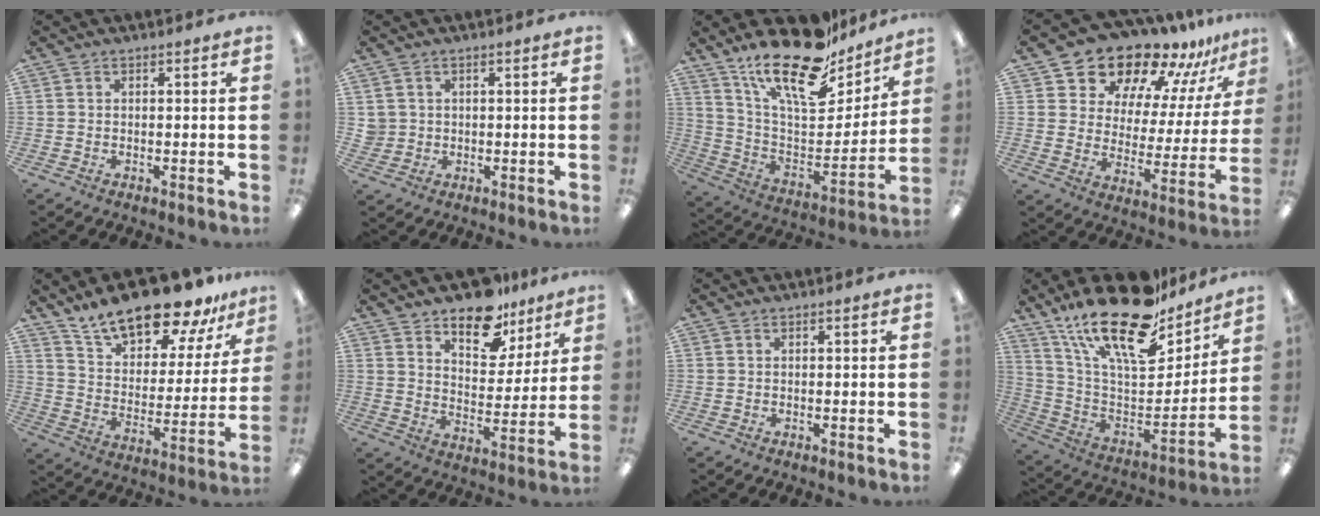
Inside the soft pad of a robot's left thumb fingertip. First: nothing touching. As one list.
[{"total": 2.6, "force": [0.6, 2.5, -0.1], "torque": [-0.006, 0.004, 0.010]}, {"total": 23.4, "force": [17.3, 8.7, 13.1], "torque": [-0.214, -0.111, 0.299]}, {"total": 15.5, "force": [13.8, 6.2, 3.2], "torque": [-0.069, -0.124, 0.243]}, {"total": 18.5, "force": [15.6, 6.4, 7.6], "torque": [-0.134, -0.114, 0.273]}, {"total": 13.1, "force": [10.2, 6.6, 4.8], "torque": [-0.070, -0.065, 0.187]}, {"total": 0.0}, {"total": 26.0, "force": [18.5, 9.8, 15.5], "torque": [-0.260, -0.117, 0.316]}]